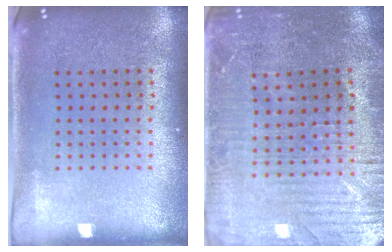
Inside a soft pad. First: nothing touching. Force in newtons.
{"total": 2.2, "press": 2.2, "slide": 0.5}